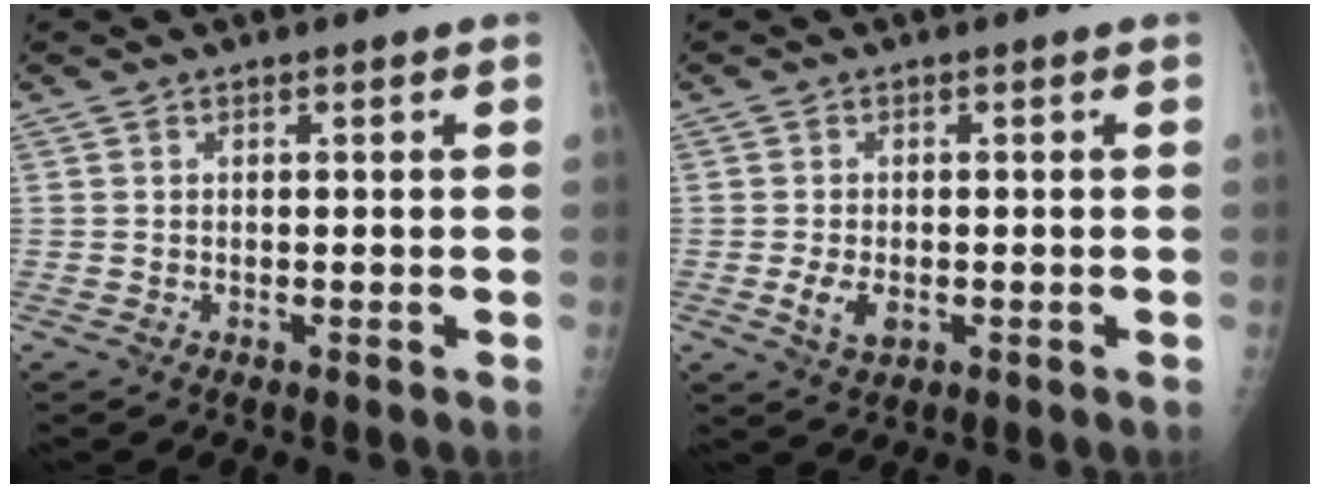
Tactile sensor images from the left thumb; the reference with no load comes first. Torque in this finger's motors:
{"motor_torque": [-0.39, 0.33, 0.56, 0.19, 0.05]}